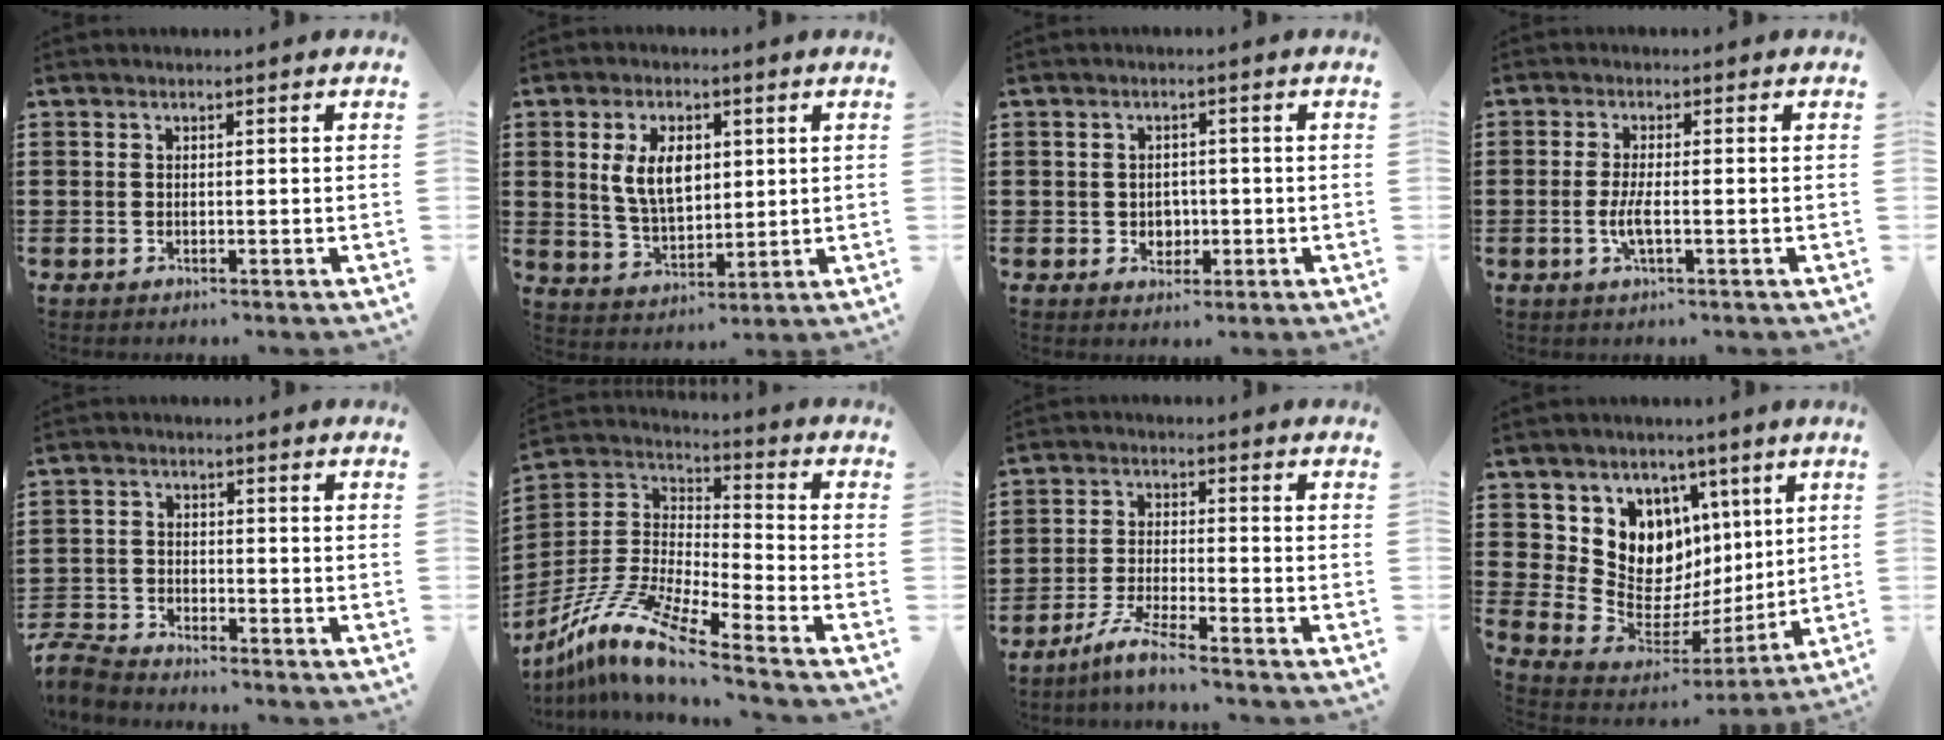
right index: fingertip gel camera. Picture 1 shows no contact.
{"total": 7.7, "force": [1.8, 4.5, 6.0], "torque": [-0.134, 0.006, 0.027]}
{"total": 2.4, "force": [-0.3, 2.2, 1.0], "torque": [-0.019, 0.003, -0.012]}
{"total": 3.5, "force": [-0.8, 0.7, 3.3], "torque": [-0.081, -0.010, -0.022]}
{"total": 3.9, "force": [-3.8, 0.7, 0.5], "torque": [-0.034, -0.006, -0.085]}
{"total": 11.6, "force": [-9.5, 1.2, 6.7], "torque": [-0.162, 0.003, -0.198]}
{"total": 4.8, "force": [-4.2, -0.2, 2.4], "torque": [-0.061, -0.013, -0.085]}
{"total": 10.0, "force": [4.3, 8.8, 2.4], "torque": [-0.082, -0.053, 0.087]}